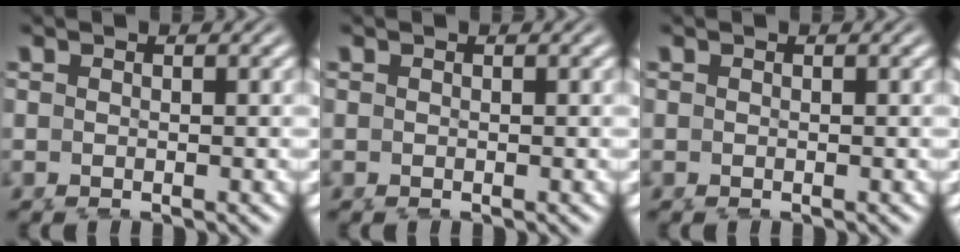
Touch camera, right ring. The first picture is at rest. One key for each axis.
{"total": 0.0}
{"total": 0.0}